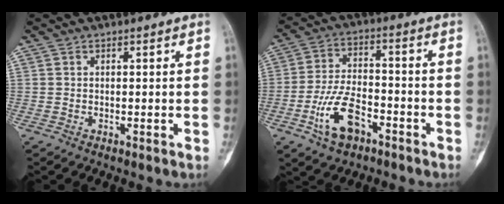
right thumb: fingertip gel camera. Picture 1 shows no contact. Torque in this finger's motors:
{"motor_torque": [0.10, 0.51, 0.51, 0.16, 0.07]}